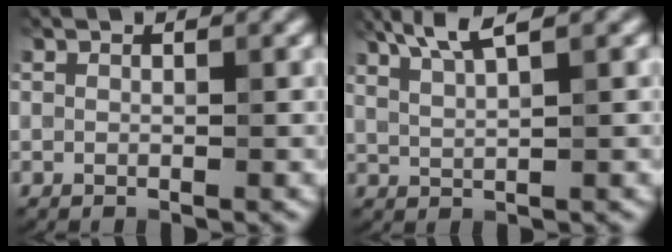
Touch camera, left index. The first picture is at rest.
{"total": 4.3, "force": [2.9, 0.7, 3.1], "torque": [-0.053, 0.012, 0.053]}